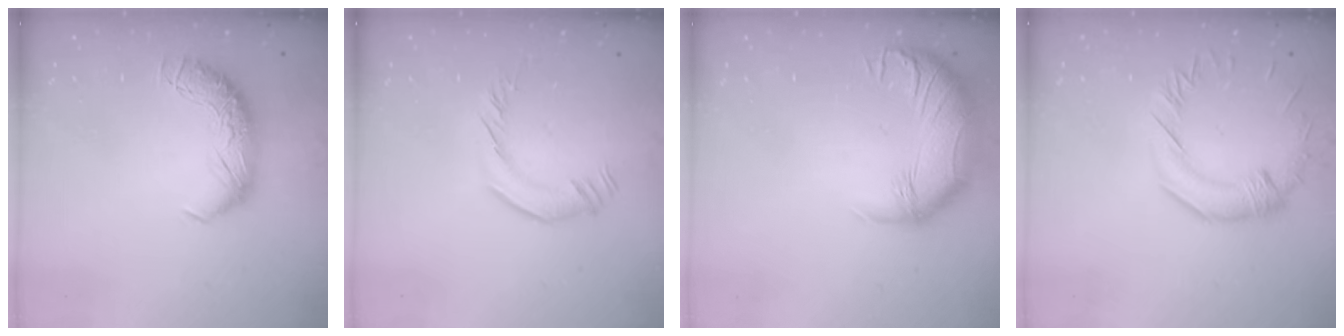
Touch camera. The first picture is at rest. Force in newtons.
{"total": 1.7, "press": 1.4, "slide": 0.8}
{"total": 2.4, "press": 0.8, "slide": 2.3}
{"total": 0.7, "press": 0.0, "slide": 0.7}